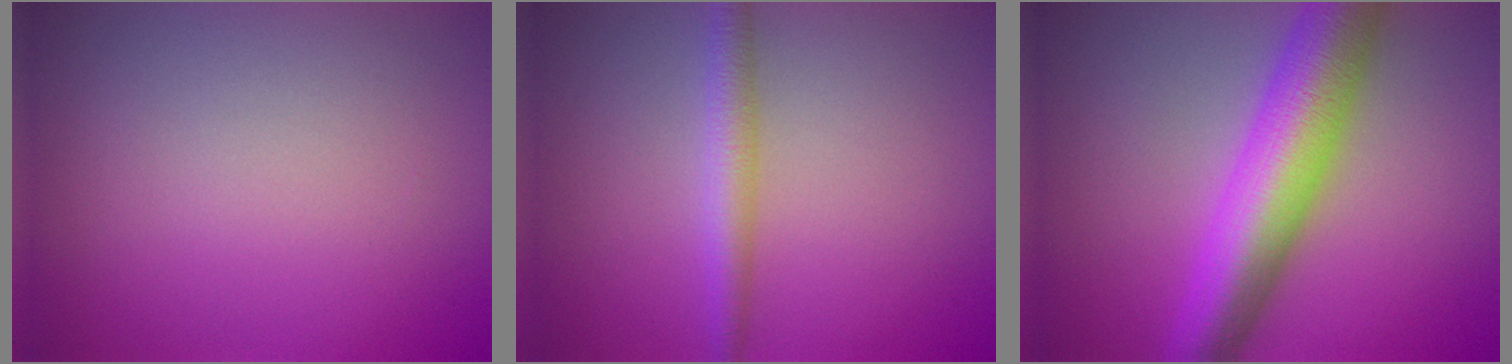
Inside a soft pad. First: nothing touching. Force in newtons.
{"total": 2.6, "press": 2.6, "slide": 0.1}
{"total": 9.2, "press": 9.2, "slide": 0.4}